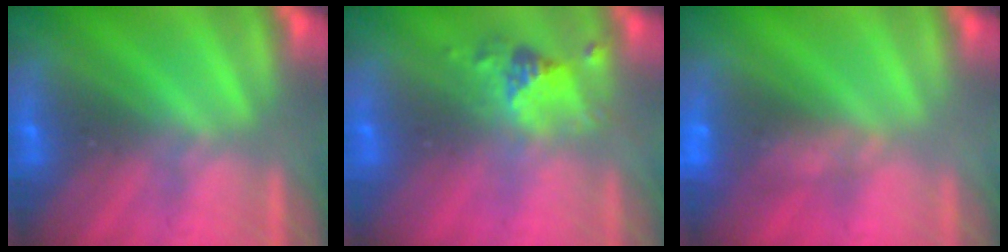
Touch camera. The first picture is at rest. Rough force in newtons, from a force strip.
{"total": 2.4}
{"total": 6.5}